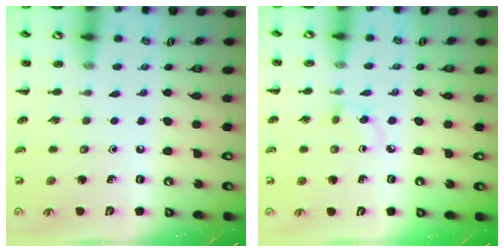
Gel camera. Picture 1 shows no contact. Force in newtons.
{"total": 2.9, "press": 2.6, "slide": 1.2}